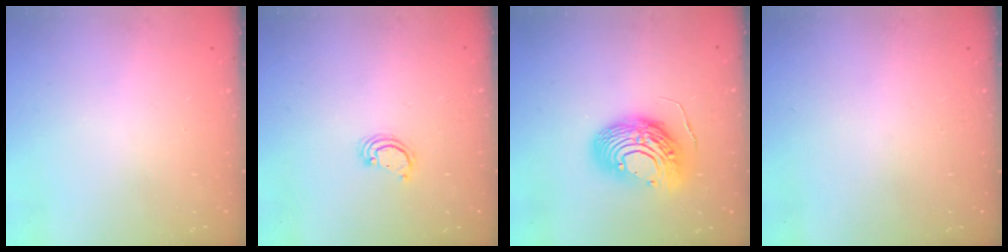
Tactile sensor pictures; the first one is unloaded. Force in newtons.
{"total": 2.1, "press": 2.1, "slide": 0.1}
{"total": 13.8, "press": 13.8, "slide": 1.1}
{"total": 0.0}